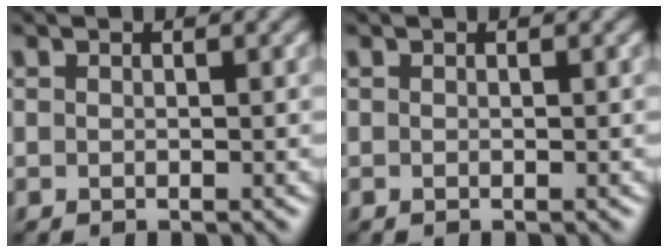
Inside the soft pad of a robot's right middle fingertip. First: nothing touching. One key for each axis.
{"total": 0.0}